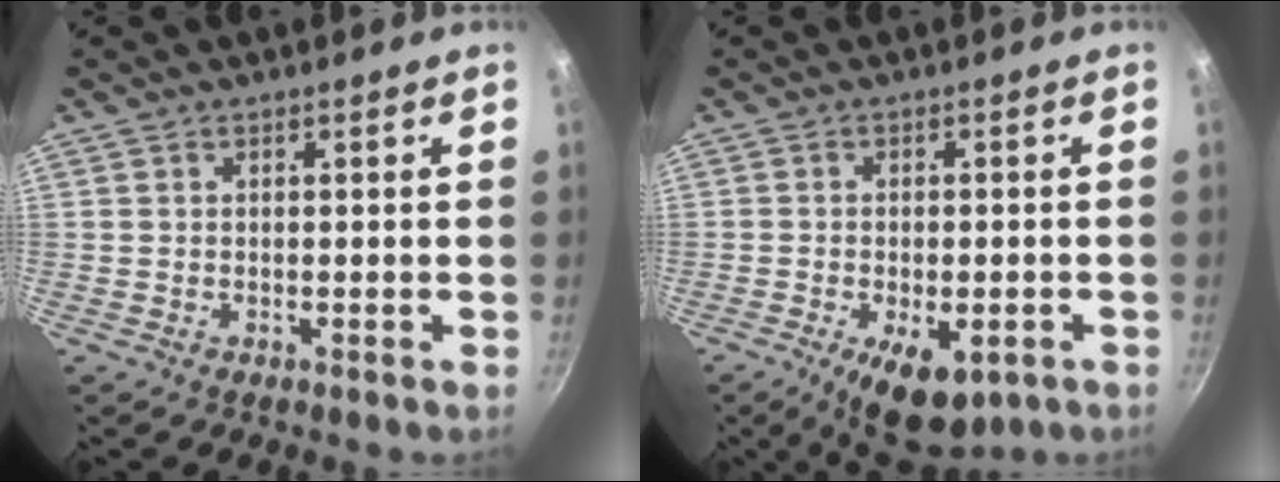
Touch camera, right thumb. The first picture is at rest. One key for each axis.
{"total": 9.5, "fx": -4.1, "fy": 4.6, "fz": 7.2, "tx": -0.086, "ty": 0.011, "tz": -0.049}